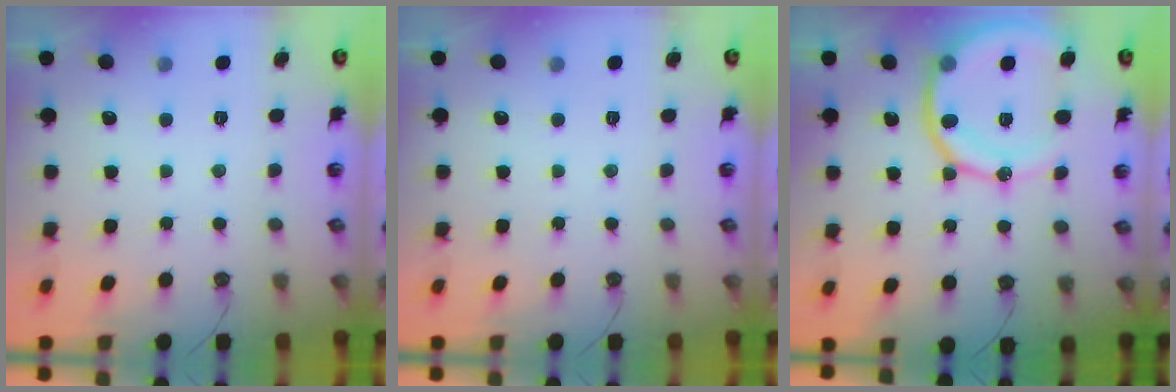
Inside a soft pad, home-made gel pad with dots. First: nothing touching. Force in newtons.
{"total": 0.0}
{"total": 16.8, "press": 16.7, "slide": 2.0}